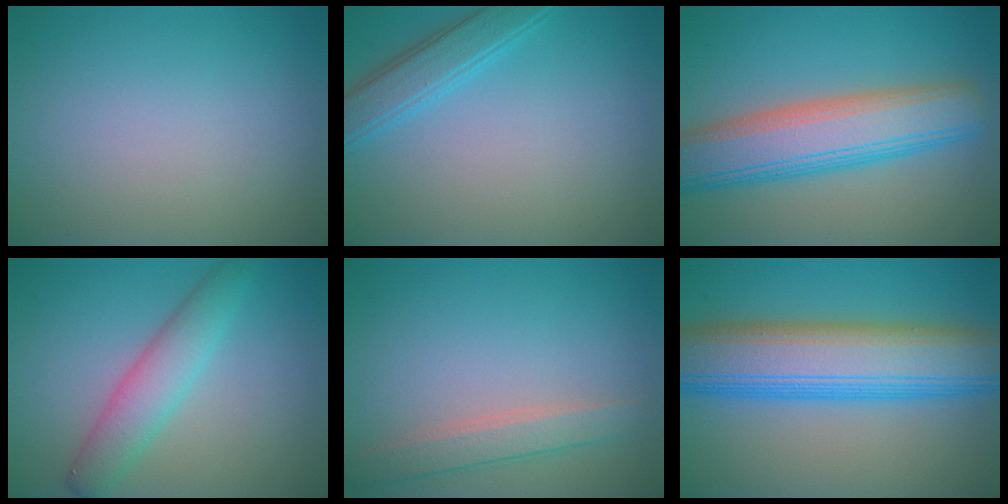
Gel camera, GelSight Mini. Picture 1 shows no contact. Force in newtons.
{"total": 3.1, "press": 3.1, "slide": 0.1}
{"total": 8.4, "press": 8.4, "slide": 0.3}
{"total": 3.8, "press": 3.8, "slide": 0.1}
{"total": 2.6, "press": 2.6, "slide": 0.1}
{"total": 11.3, "press": 11.3, "slide": 0.4}